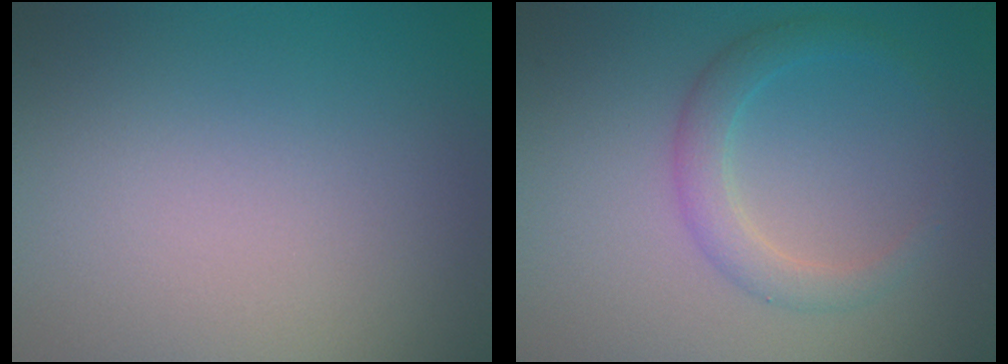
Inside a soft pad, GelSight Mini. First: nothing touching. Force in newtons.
{"total": 2.5, "press": 2.5, "slide": 0.1}